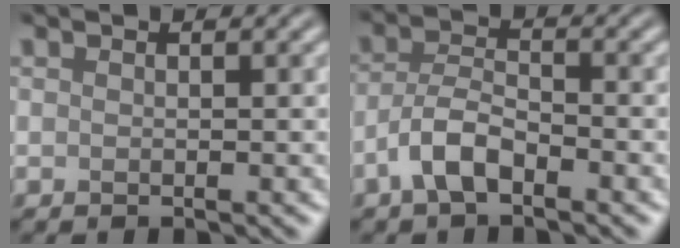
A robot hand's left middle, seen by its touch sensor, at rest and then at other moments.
{"total": 3.8, "force": [-2.1, 1.6, 2.7], "torque": [-0.055, 0.009, -0.049]}